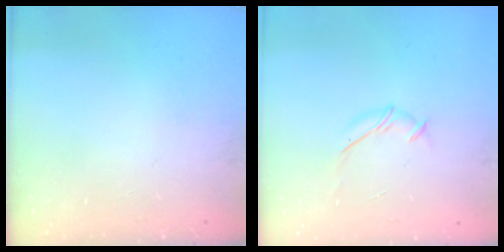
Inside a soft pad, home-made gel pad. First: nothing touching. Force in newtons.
{"total": 5.3, "press": 5.1, "slide": 1.0}